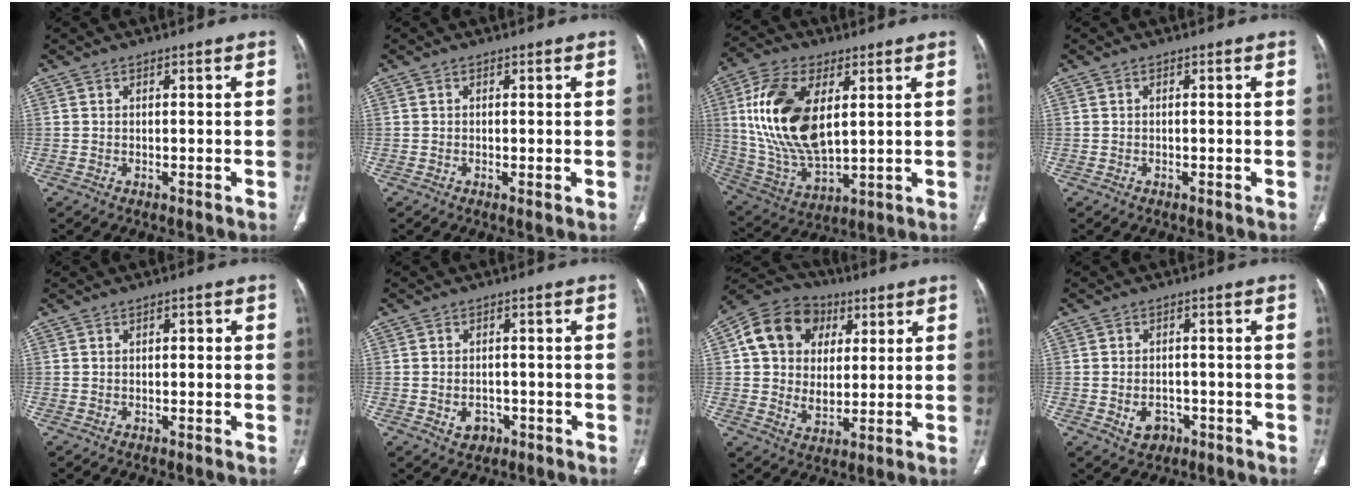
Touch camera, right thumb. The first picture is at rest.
{"total": 0.8, "force": [-0.1, 0.2, 0.8], "torque": [-0.020, -0.005, -0.002]}
{"total": 19.8, "force": [4.6, 10.4, 16.2], "torque": [-0.317, -0.017, 0.092]}
{"total": 0.0}
{"total": 1.2, "force": [0.1, 0.6, 1.0], "torque": [-0.009, 0.003, 0.000]}
{"total": 3.8, "force": [-1.4, 3.0, 1.9], "torque": [-0.018, 0.009, -0.012]}
{"total": 15.4, "force": [4.4, 12.1, 8.5], "torque": [-0.123, 0.001, 0.071]}
{"total": 4.4, "force": [-1.7, 3.4, 2.3], "torque": [-0.025, 0.013, -0.017]}